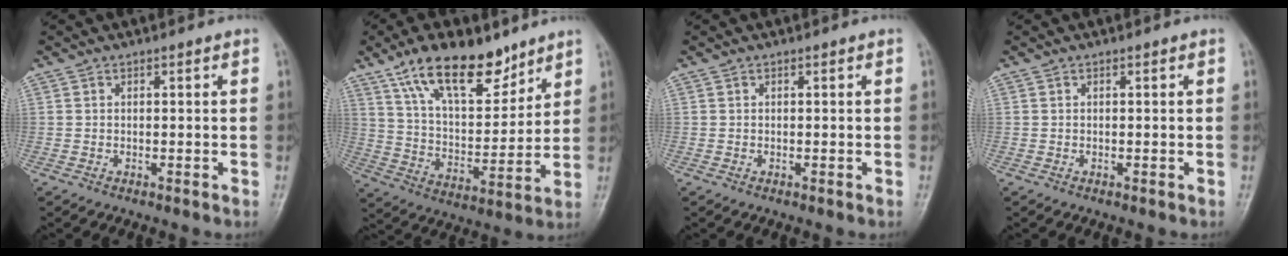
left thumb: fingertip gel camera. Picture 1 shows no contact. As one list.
[{"total": 17.1, "force": [11.4, 7.6, 10.2], "torque": [-0.132, -0.059, 0.207]}, {"total": 0.0}, {"total": 0.0}]